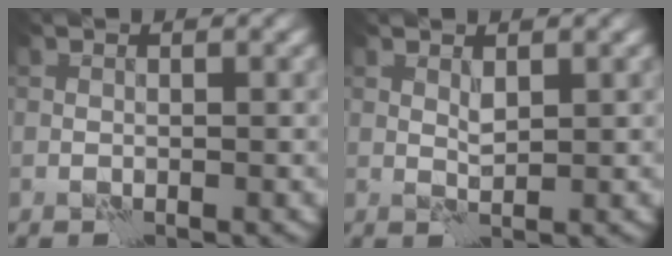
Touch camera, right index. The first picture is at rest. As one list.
[{"total": 0.9, "force": [0.8, 0.0, 0.4], "torque": [-0.011, -0.004, 0.017]}]